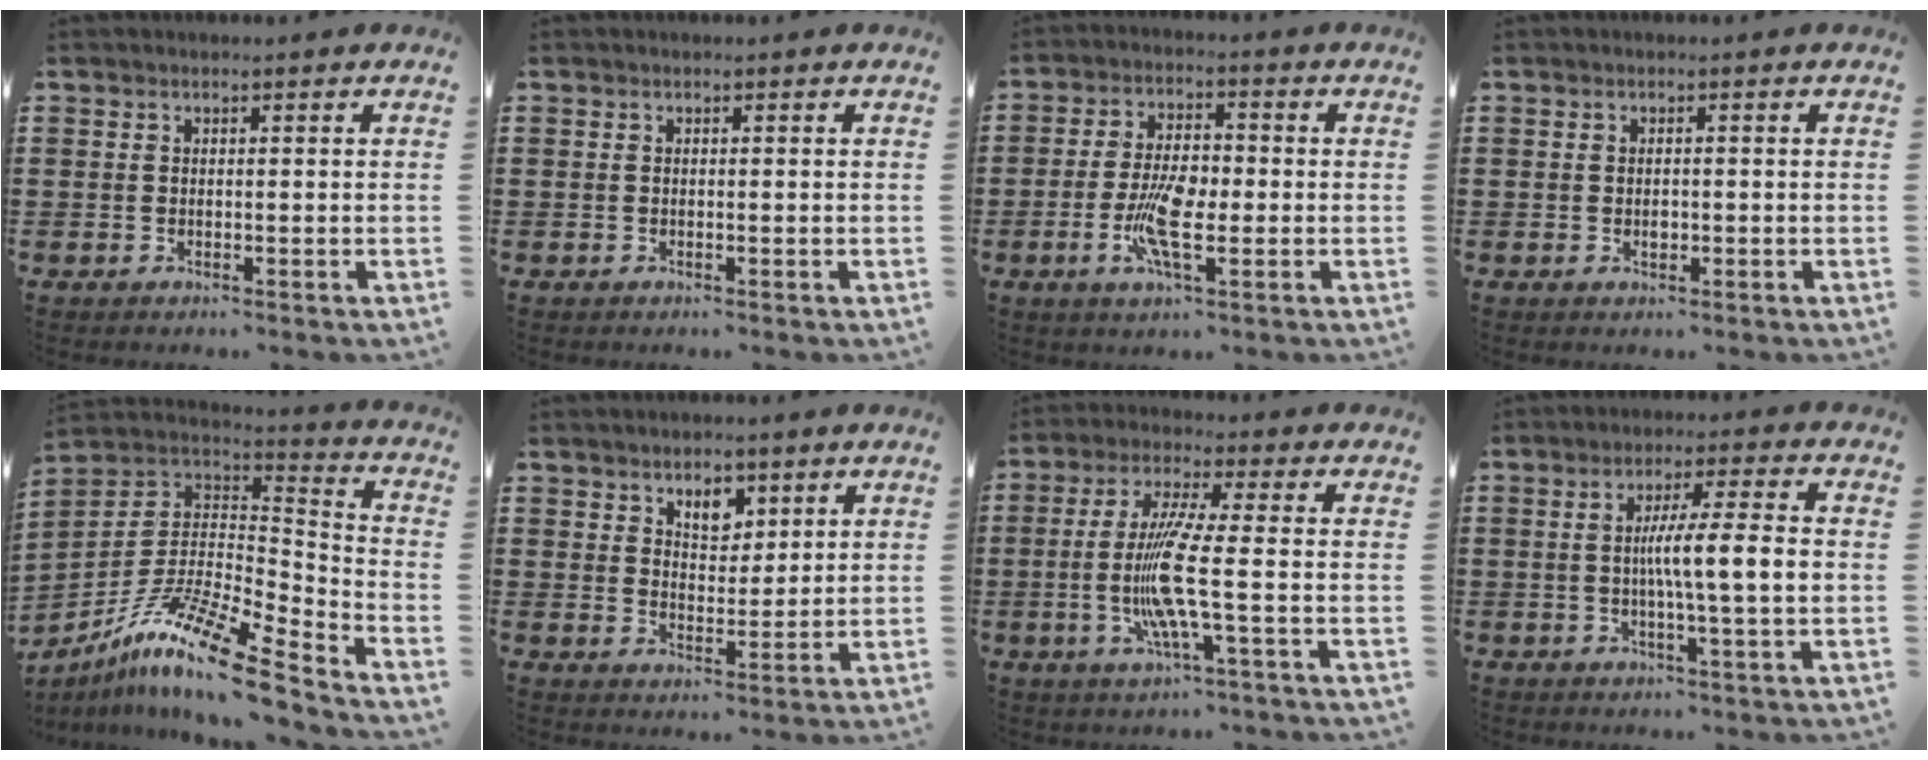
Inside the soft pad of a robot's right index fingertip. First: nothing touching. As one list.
[{"total": 0.0}, {"total": 8.2, "force": [-1.7, 2.7, 7.6], "torque": [-0.154, -0.005, -0.034]}, {"total": 1.1, "force": [-0.1, 0.5, 0.9], "torque": [-0.018, 0.002, -0.002]}, {"total": 14.2, "force": [-10.3, 1.8, 9.6], "torque": [-0.183, 0.015, -0.196]}, {"total": 4.4, "force": [3.0, 2.6, 1.9], "torque": [-0.033, 0.004, 0.051]}, {"total": 10.4, "force": [-1.6, 0.3, 10.2], "torque": [-0.219, -0.025, -0.039]}, {"total": 7.3, "force": [-0.2, 0.2, 7.3], "torque": [-0.130, -0.001, -0.011]}]